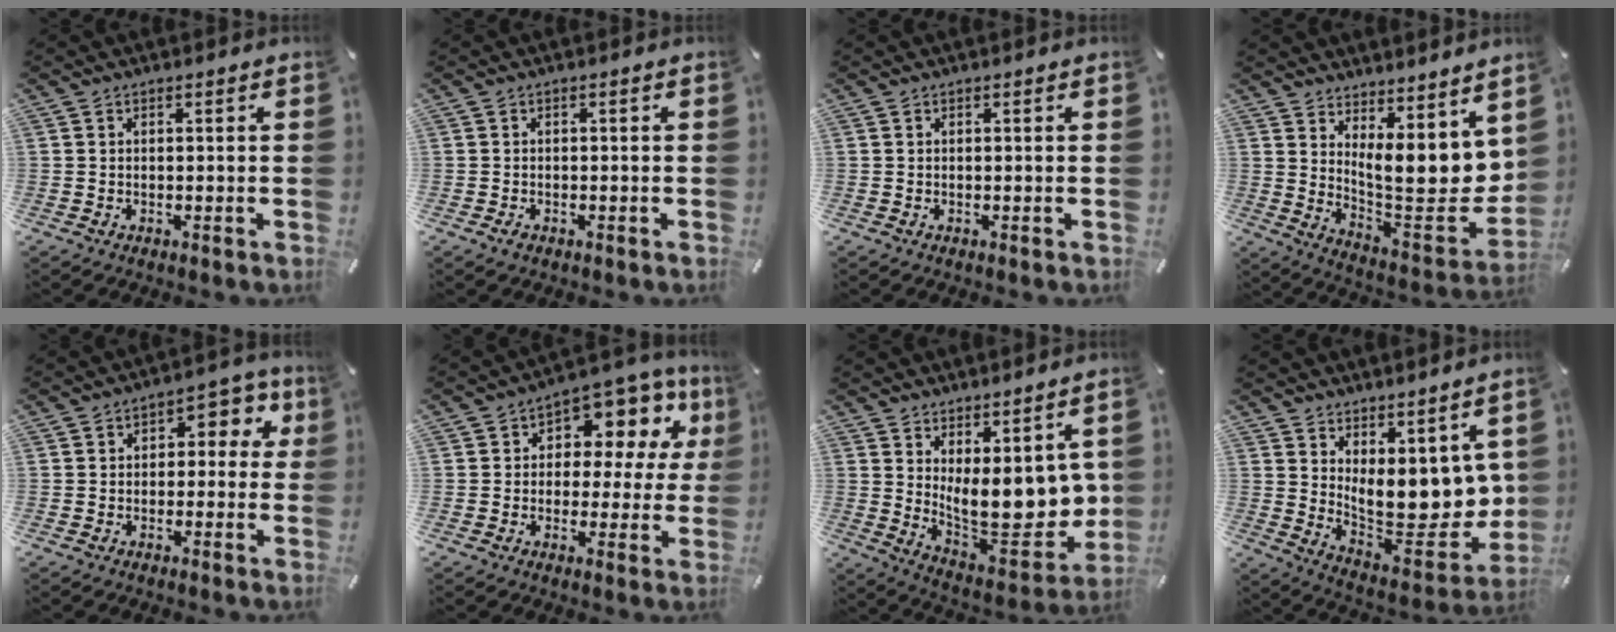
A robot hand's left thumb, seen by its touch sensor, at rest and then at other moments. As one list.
[{"total": 1.0, "force": [-0.7, 0.5, 0.5], "torque": [-0.010, 0.002, -0.014]}, {"total": 0.0}, {"total": 11.4, "force": [5.2, 5.0, 8.8], "torque": [-0.124, -0.070, 0.102]}, {"total": 6.3, "force": [1.1, 4.5, 4.3], "torque": [-0.047, -0.002, 0.010]}, {"total": 9.6, "force": [3.8, 6.7, 5.7], "torque": [-0.072, -0.035, 0.067]}, {"total": 14.2, "force": [3.8, 7.4, 11.5], "torque": [-0.163, -0.058, 0.079]}, {"total": 12.7, "force": [4.0, 7.8, 9.2], "torque": [-0.122, -0.062, 0.083]}]